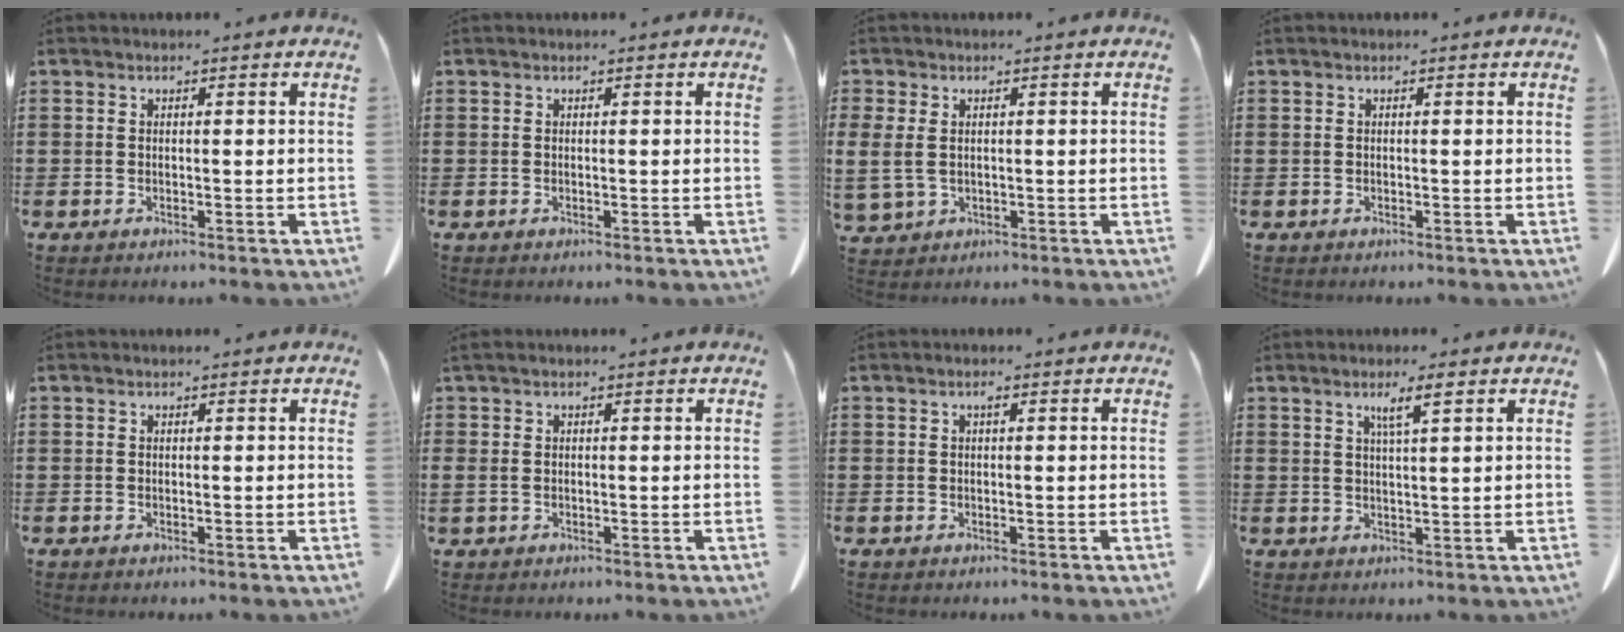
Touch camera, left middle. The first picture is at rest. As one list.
[{"total": 0.0}, {"total": 3.2, "force": [0.4, 2.2, 2.3], "torque": [-0.072, -0.002, 0.001]}, {"total": 0.0}, {"total": 0.0}, {"total": 1.2, "force": [-0.1, 0.7, 1.0], "torque": [-0.030, 0.000, -0.005]}, {"total": 0.8, "force": [0.1, 0.3, 0.8], "torque": [-0.016, 0.003, 0.002]}, {"total": 3.3, "force": [1.9, 0.0, 2.7], "torque": [-0.049, -0.004, 0.030]}]